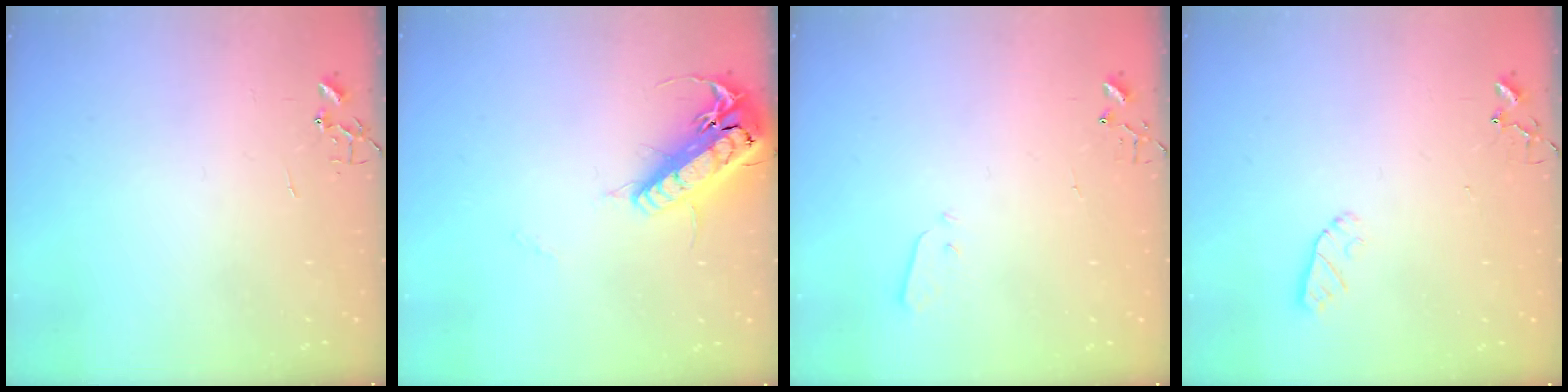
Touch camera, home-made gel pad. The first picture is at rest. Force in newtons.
{"total": 19.2, "press": 18.9, "slide": 3.3}
{"total": 2.2, "press": 2.1, "slide": 0.3}
{"total": 4.4, "press": 4.4, "slide": 0.6}